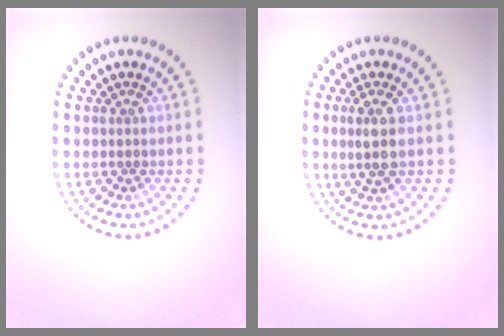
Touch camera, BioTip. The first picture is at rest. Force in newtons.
{"total": 2.1, "press": 1.8, "slide": 1.1}